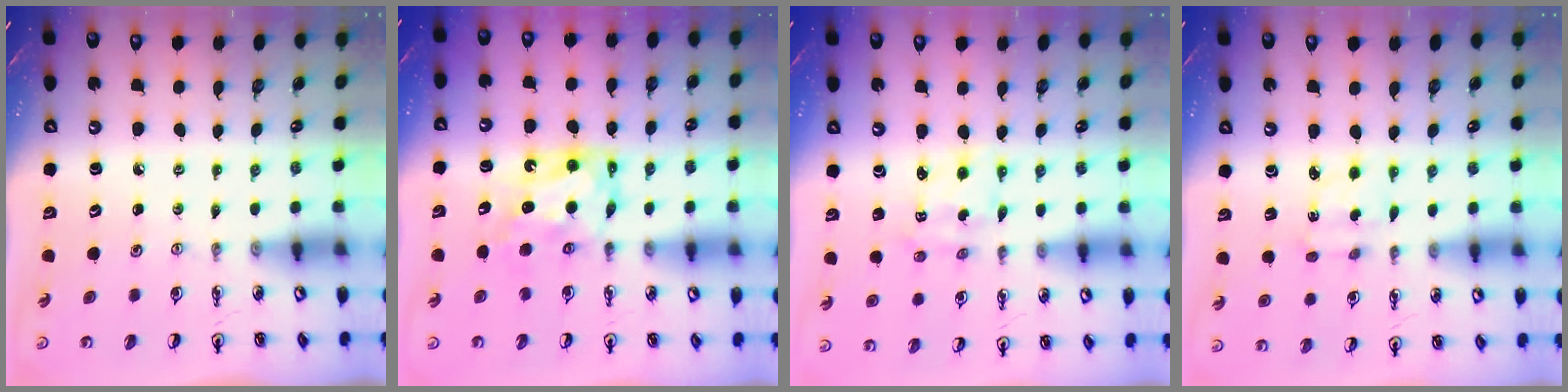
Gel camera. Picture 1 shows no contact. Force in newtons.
{"total": 6.6, "press": 6.6, "slide": 0.4}
{"total": 2.3, "press": 2.3, "slide": 0.1}
{"total": 2.4, "press": 2.4, "slide": 0.6}